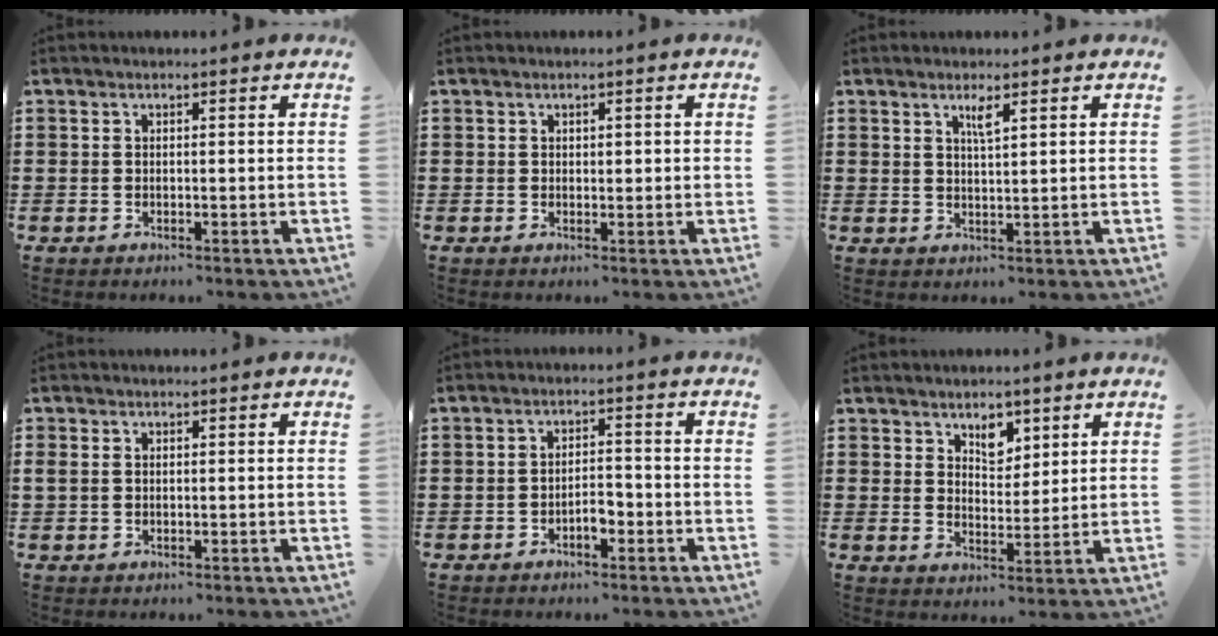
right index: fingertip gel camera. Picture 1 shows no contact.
{"total": 0.7, "force": [0.3, 0.5, 0.3], "torque": [-0.007, 0.004, 0.005]}
{"total": 2.3, "force": [1.4, 0.2, 1.8], "torque": [-0.030, -0.003, 0.021]}
{"total": 0.8, "force": [0.1, 0.6, 0.6], "torque": [-0.021, 0.001, -0.002]}
{"total": 3.1, "force": [-1.6, 1.2, 2.3], "torque": [-0.042, 0.004, -0.031]}
{"total": 4.4, "force": [3.0, 2.7, 1.8], "torque": [-0.032, 0.004, 0.051]}